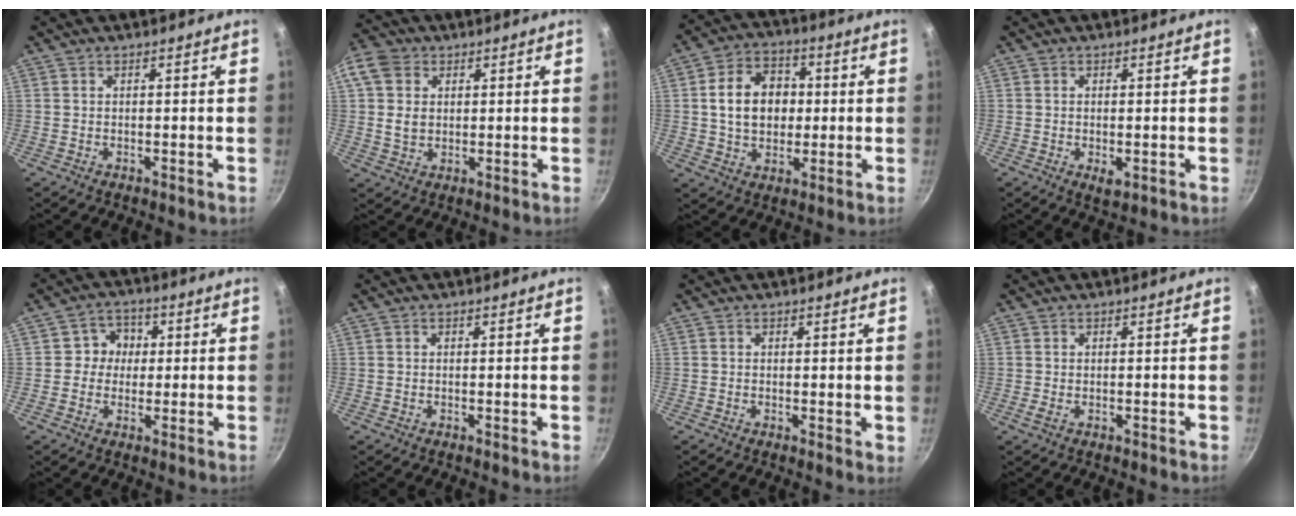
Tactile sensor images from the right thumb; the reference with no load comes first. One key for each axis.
{"total": 9.0, "fx": 1.9, "fy": 7.2, "fz": 5.0, "tx": -0.085, "ty": 0.001, "tz": 0.028}
{"total": 12.3, "fx": 0.9, "fy": 9.4, "fz": 7.9, "tx": -0.104, "ty": 0.017, "tz": 0.010}
{"total": 2.5, "fx": -0.6, "fy": 1.3, "fz": 2.1, "tx": -0.035, "ty": -0.008, "tz": -0.007}
{"total": 5.3, "fx": 0.5, "fy": 5.1, "fz": 1.6, "tx": 0.015, "ty": 0.009, "tz": -0.004}
{"total": 0.0}
{"total": 0.9, "fx": 0.3, "fy": 0.5, "fz": 0.7, "tx": -0.010, "ty": -0.002, "tz": 0.003}
{"total": 0.7, "fx": 0.0, "fy": 0.2, "fz": 0.6, "tx": -0.013, "ty": -0.001, "tz": -0.001}